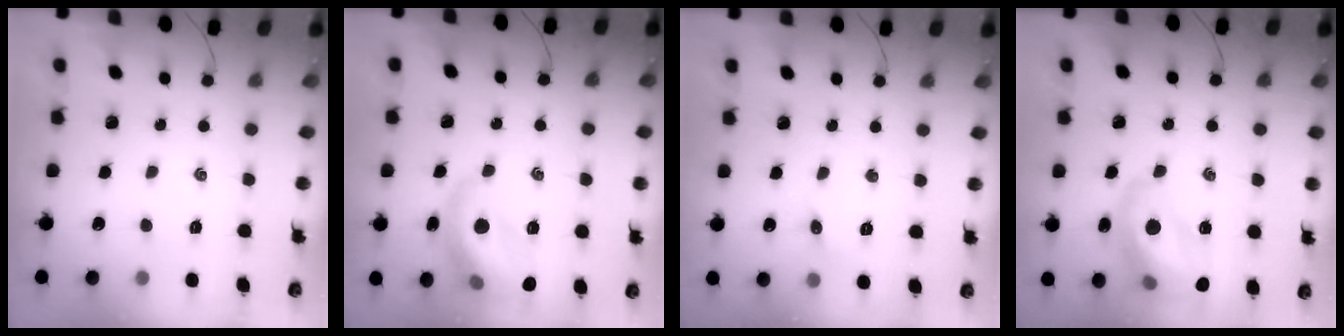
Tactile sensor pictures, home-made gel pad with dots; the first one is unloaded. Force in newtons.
{"total": 14.7, "press": 14.7, "slide": 1.3}
{"total": 3.8, "press": 3.6, "slide": 1.3}
{"total": 16.7, "press": 16.4, "slide": 3.1}